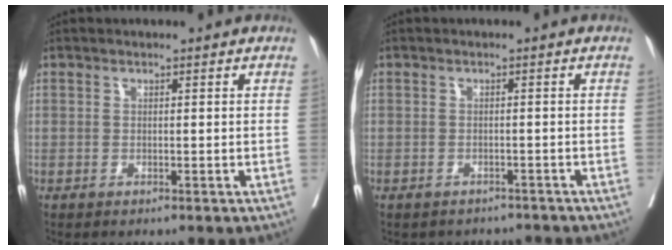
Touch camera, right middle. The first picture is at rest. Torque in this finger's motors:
{"motor_torque": [0.00, -0.08, -0.01, 0.00]}